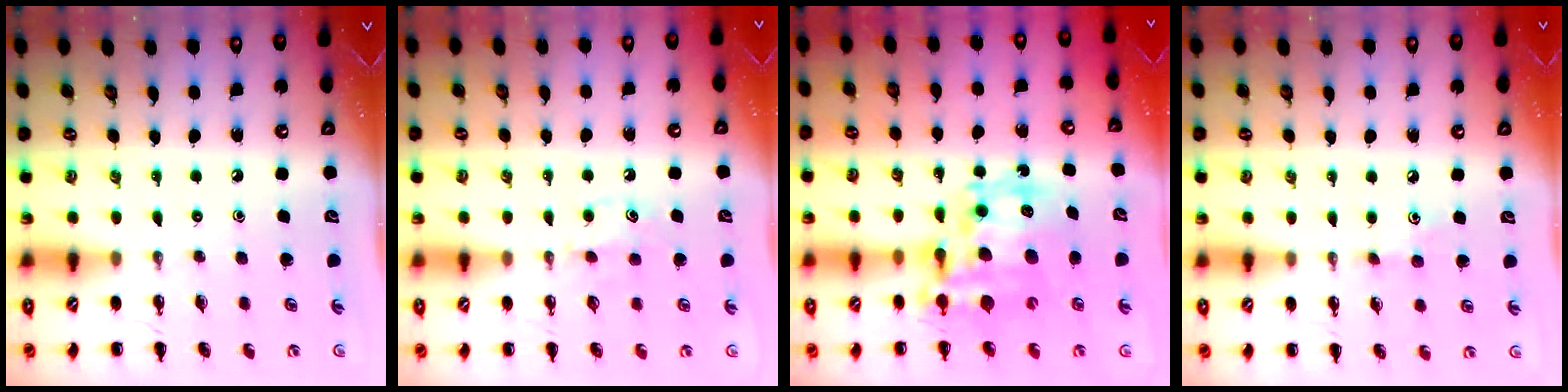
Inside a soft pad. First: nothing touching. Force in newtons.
{"total": 6.1, "press": 5.8, "slide": 1.7}
{"total": 16.0, "press": 15.5, "slide": 3.6}
{"total": 5.9, "press": 5.7, "slide": 1.4}